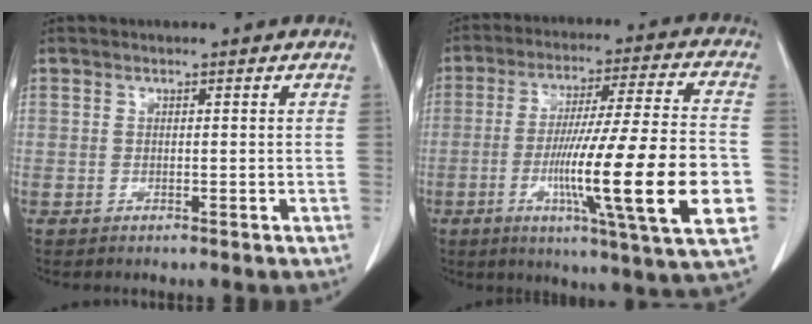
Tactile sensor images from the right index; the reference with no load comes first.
{"total": 22.2, "force": [-5.3, 0.1, 21.6], "torque": [-0.318, -0.019, -0.088]}